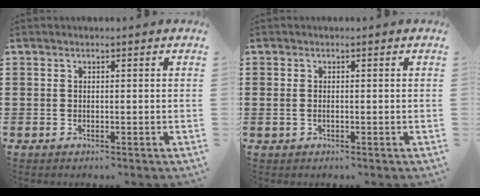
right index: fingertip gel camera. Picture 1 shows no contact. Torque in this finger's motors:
{"motor_torque": [0.00, 0.52, -0.06, -0.01]}